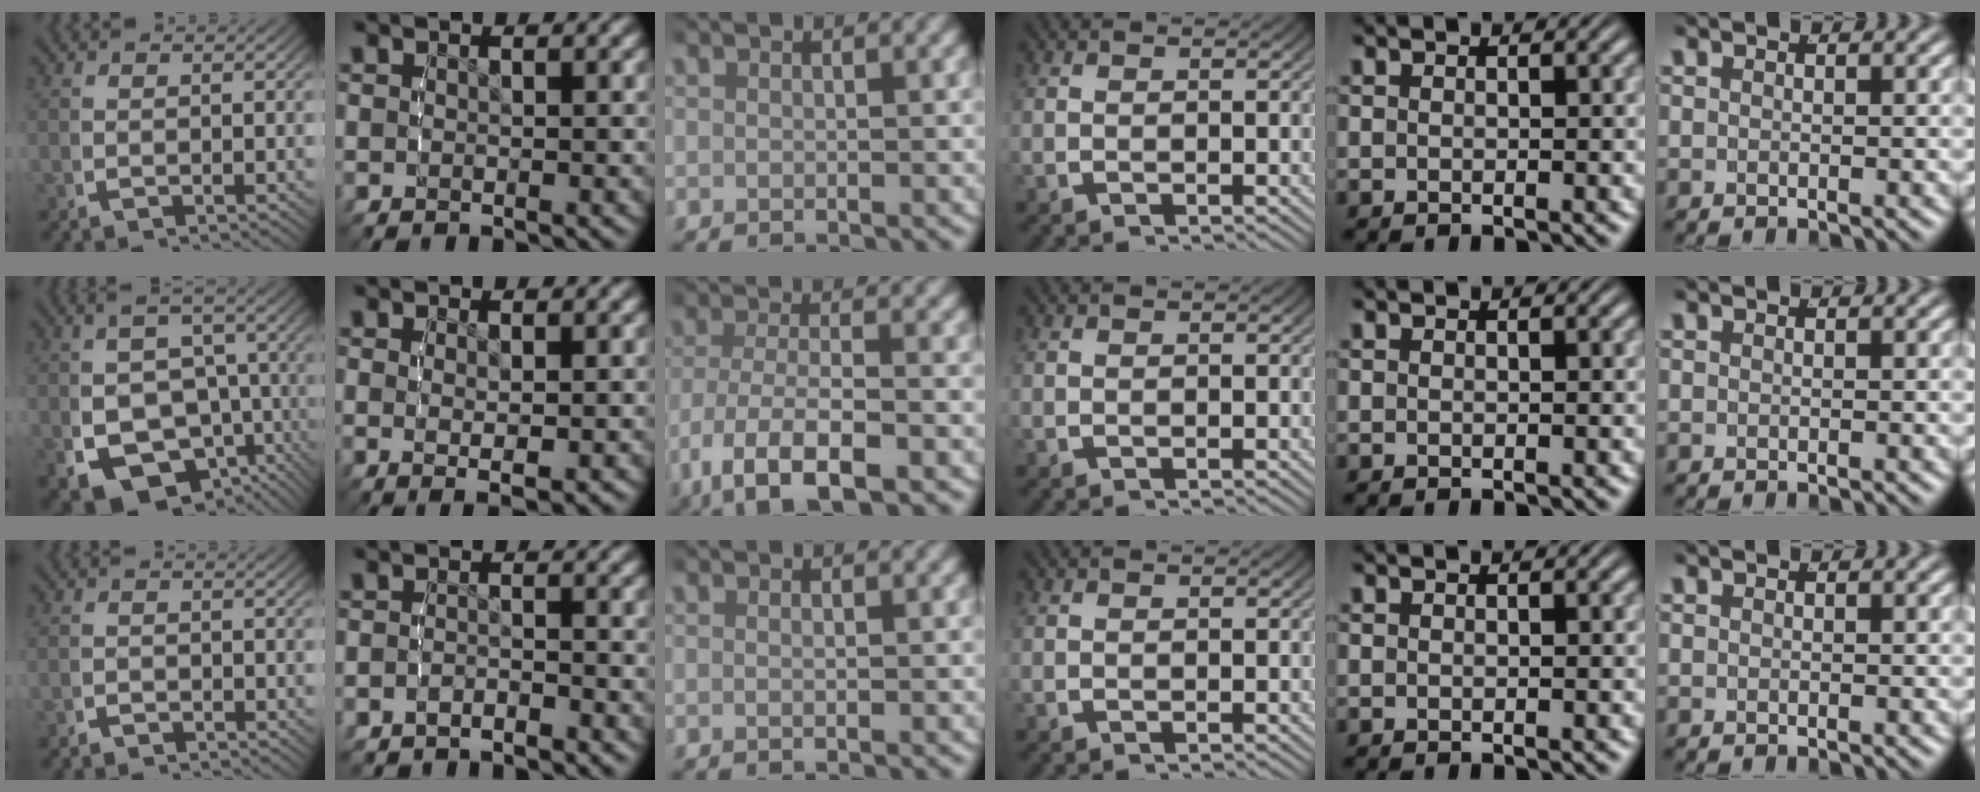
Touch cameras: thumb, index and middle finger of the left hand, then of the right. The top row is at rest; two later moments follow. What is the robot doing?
{"motion": "lift_and_place", "object": "cloth"}